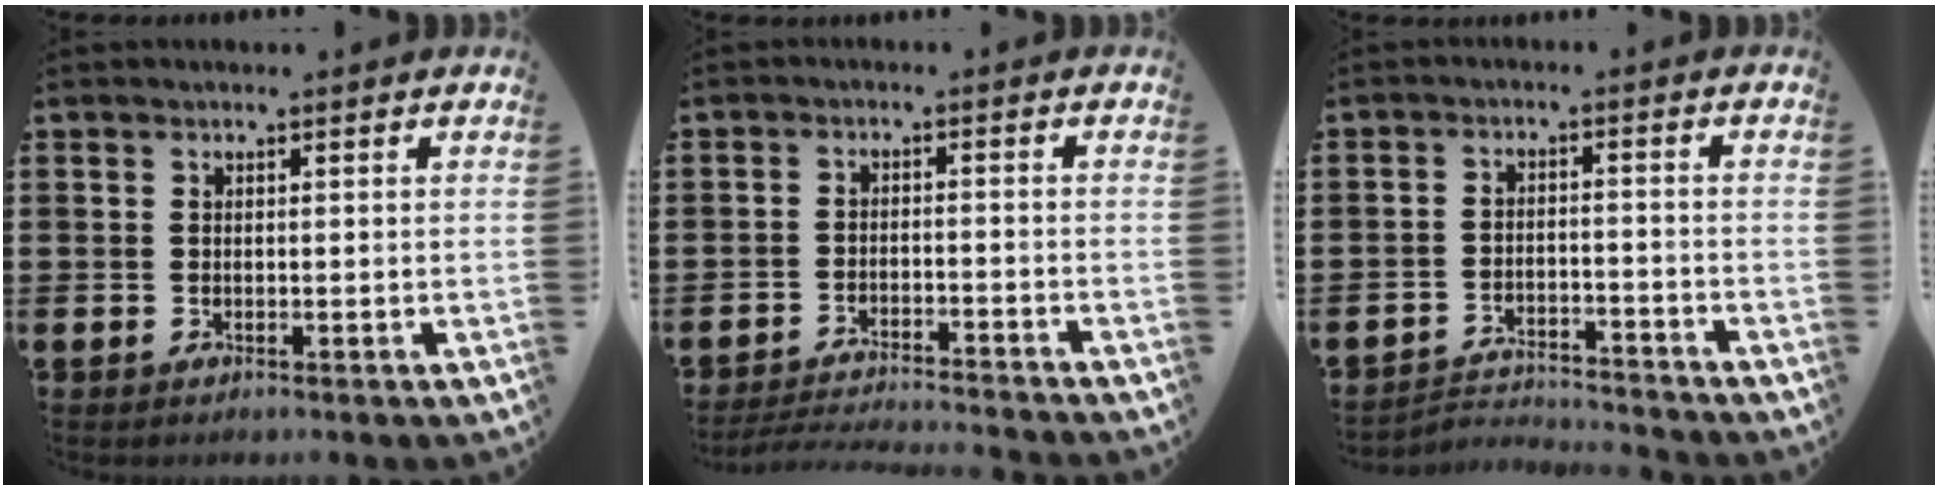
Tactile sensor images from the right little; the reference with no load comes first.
{"total": 3.0, "force": [-2.9, -0.2, 0.4], "torque": [-0.006, 0.000, -0.062]}
{"total": 2.9, "force": [-2.9, 0.2, -0.1], "torque": [-0.006, 0.001, -0.065]}